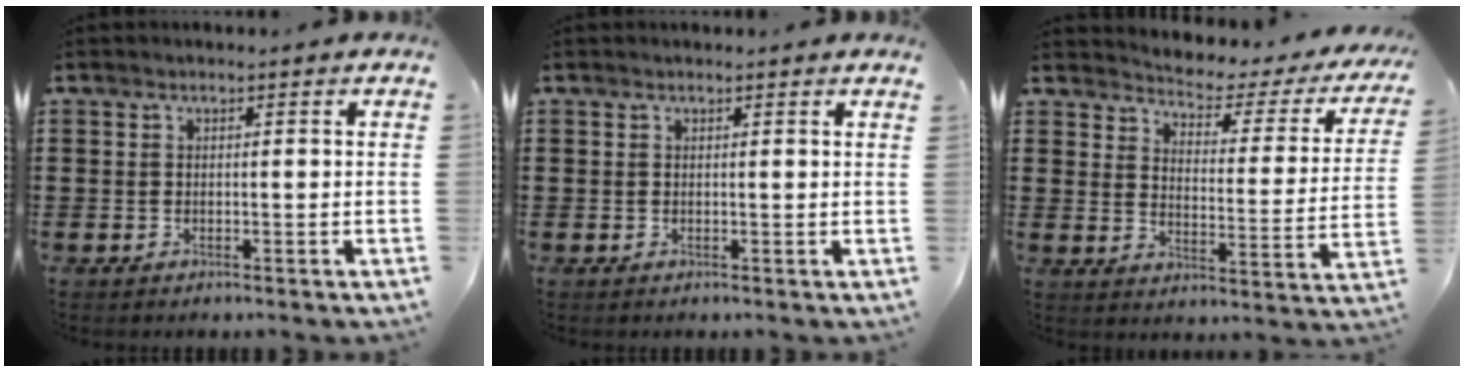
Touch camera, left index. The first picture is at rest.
{"total": 0.5, "force": [0.4, -0.1, 0.3], "torque": [-0.005, -0.001, 0.009]}
{"total": 2.8, "force": [2.5, 0.9, 0.9], "torque": [-0.029, -0.026, 0.030]}